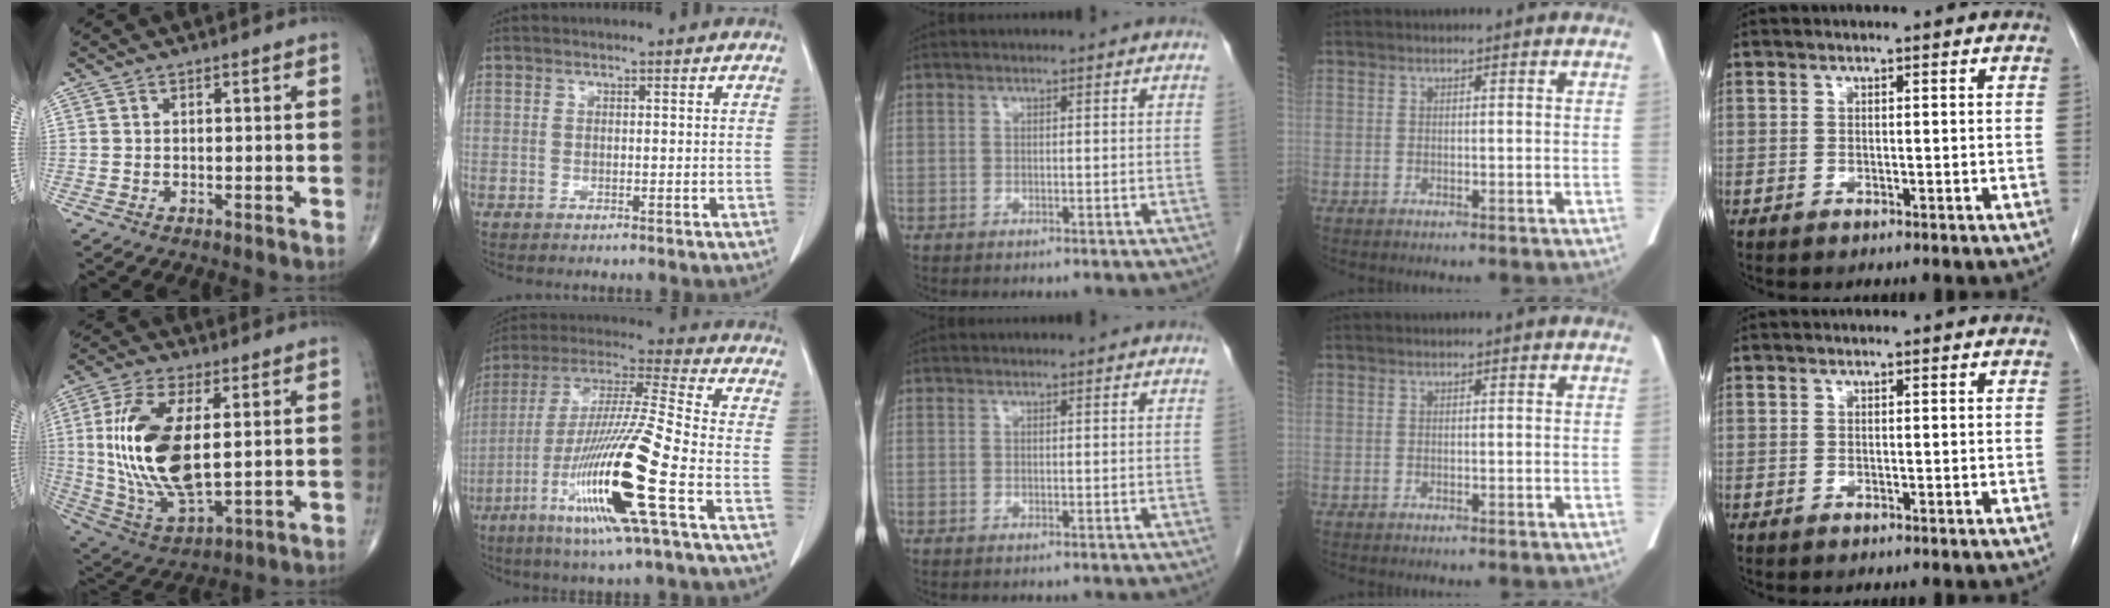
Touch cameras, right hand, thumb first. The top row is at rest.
{"thumb": {"total": 19.4, "force": [2.4, 9.0, 17.0], "torque": [-0.346, -0.018, 0.055]}, "index": {"total": 19.6, "force": [-7.6, -0.4, 18.1], "torque": [-0.381, -0.034, -0.148]}}